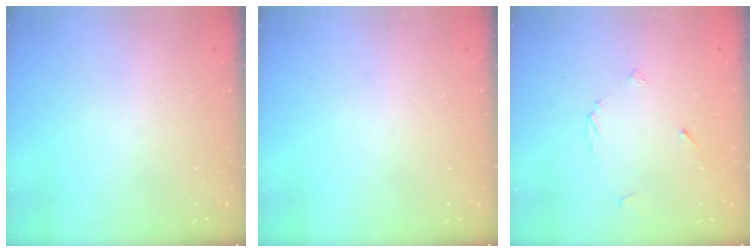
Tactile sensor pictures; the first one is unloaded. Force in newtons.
{"total": 0.0}
{"total": 3.6, "press": 3.6, "slide": 0.4}